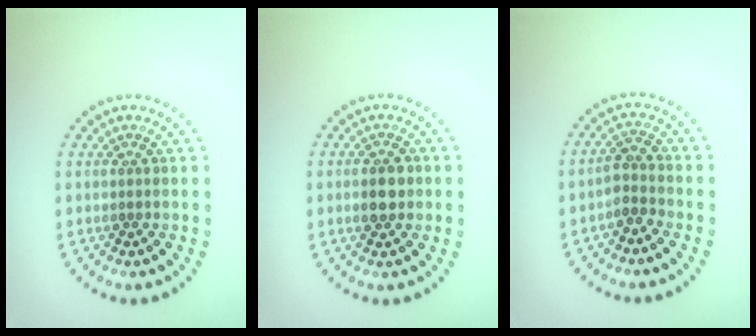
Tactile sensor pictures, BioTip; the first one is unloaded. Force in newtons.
{"total": 2.5, "press": 2.5, "slide": 0.2}
{"total": 2.1, "press": 1.8, "slide": 1.0}